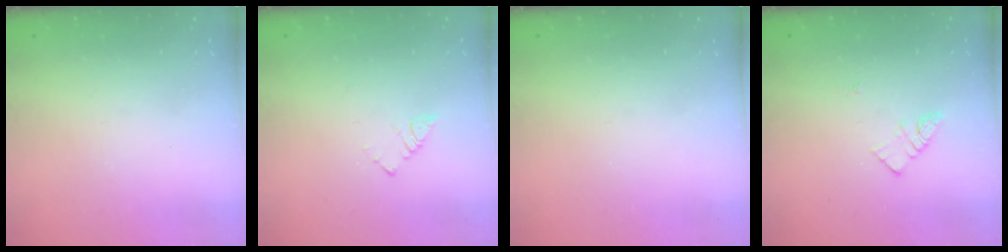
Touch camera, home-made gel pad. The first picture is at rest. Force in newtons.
{"total": 2.7, "press": 2.7, "slide": 0.4}
{"total": 0.0}
{"total": 3.1, "press": 3.1, "slide": 0.3}